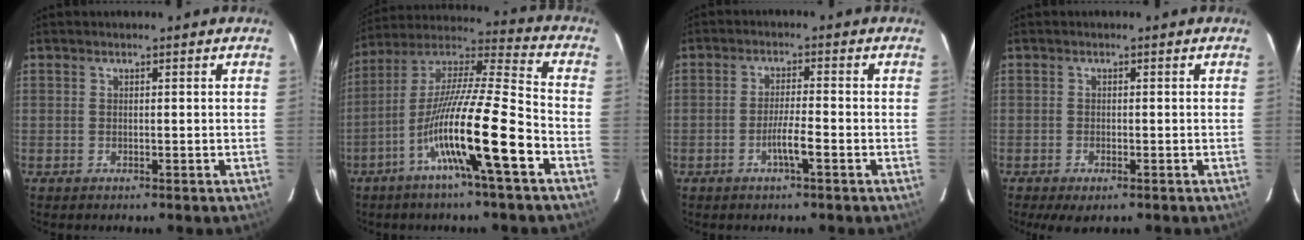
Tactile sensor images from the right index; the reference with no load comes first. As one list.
[{"total": 17.1, "force": [-7.2, -0.2, 15.5], "torque": [-0.290, -0.005, -0.134]}, {"total": 3.8, "force": [-1.7, -0.1, 3.4], "torque": [-0.061, -0.002, -0.033]}, {"total": 2.9, "force": [-1.8, 1.0, 2.1], "torque": [-0.031, -0.006, -0.020]}]